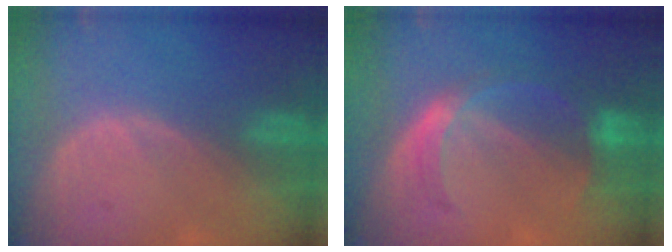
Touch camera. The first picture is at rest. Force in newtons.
{"total": 5.8, "press": 5.3, "slide": 2.3}